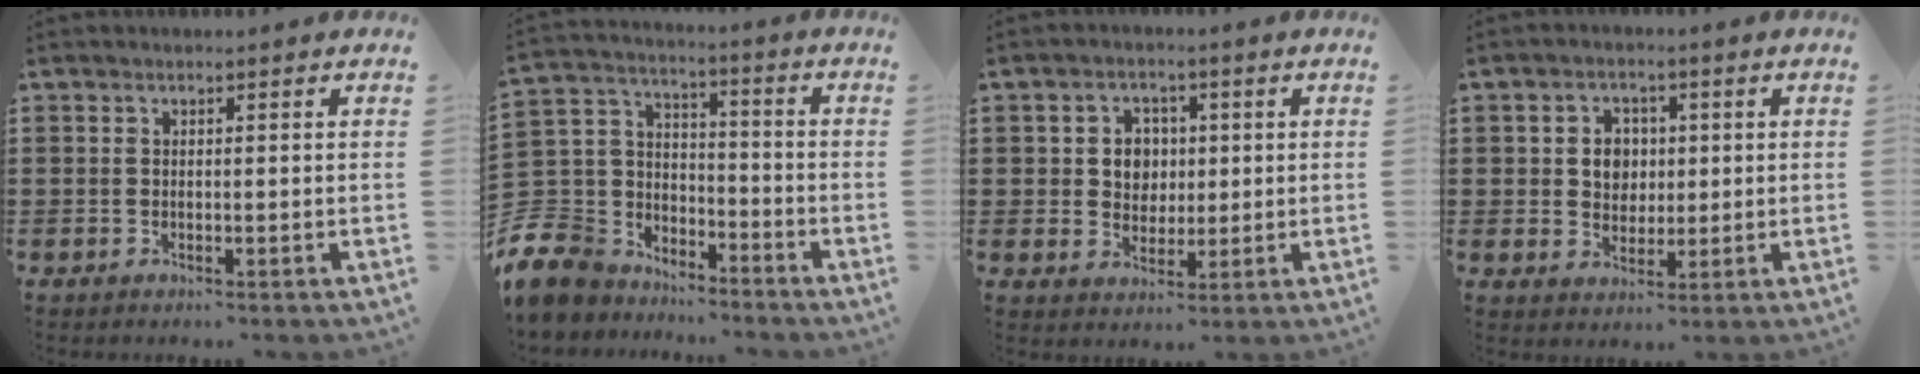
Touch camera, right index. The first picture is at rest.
{"total": 7.6, "force": [-5.0, 5.7, 0.7], "torque": [-0.082, -0.008, -0.105]}
{"total": 4.7, "force": [0.7, 4.3, 1.9], "torque": [-0.047, 0.012, 0.007]}
{"total": 4.4, "force": [0.6, 3.9, 1.9], "torque": [-0.053, 0.014, 0.008]}